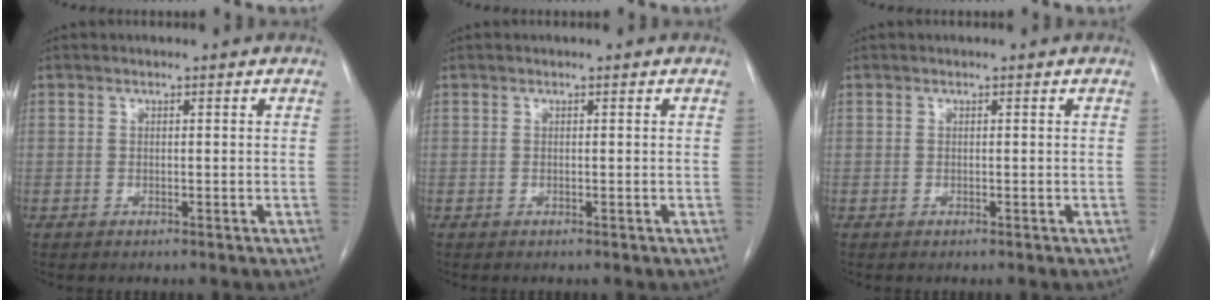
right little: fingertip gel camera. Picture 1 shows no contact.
{"total": 0.0}
{"total": 0.0}